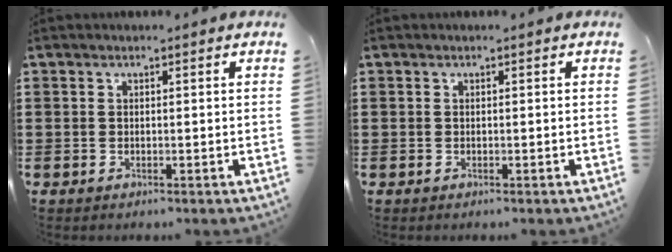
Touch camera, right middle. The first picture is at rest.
{"total": 0.0}